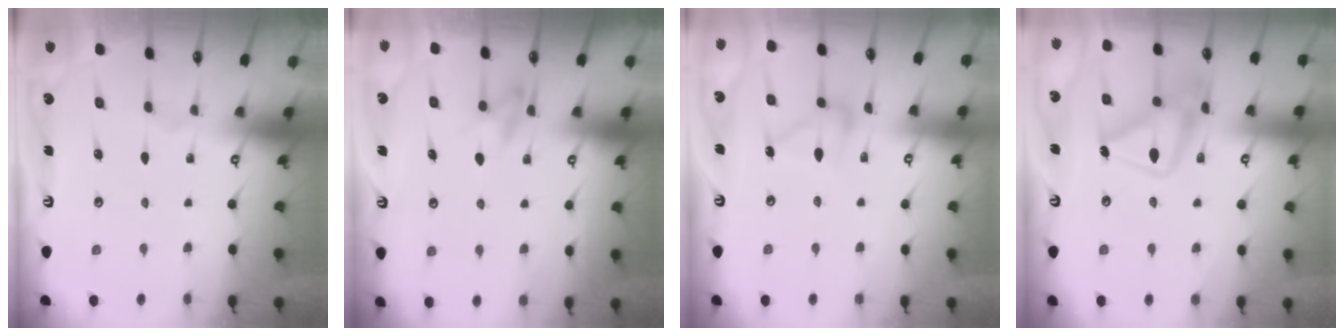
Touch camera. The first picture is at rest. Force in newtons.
{"total": 8.0, "press": 7.9, "slide": 1.0}
{"total": 10.5, "press": 10.5, "slide": 0.5}
{"total": 16.2, "press": 16.1, "slide": 1.1}